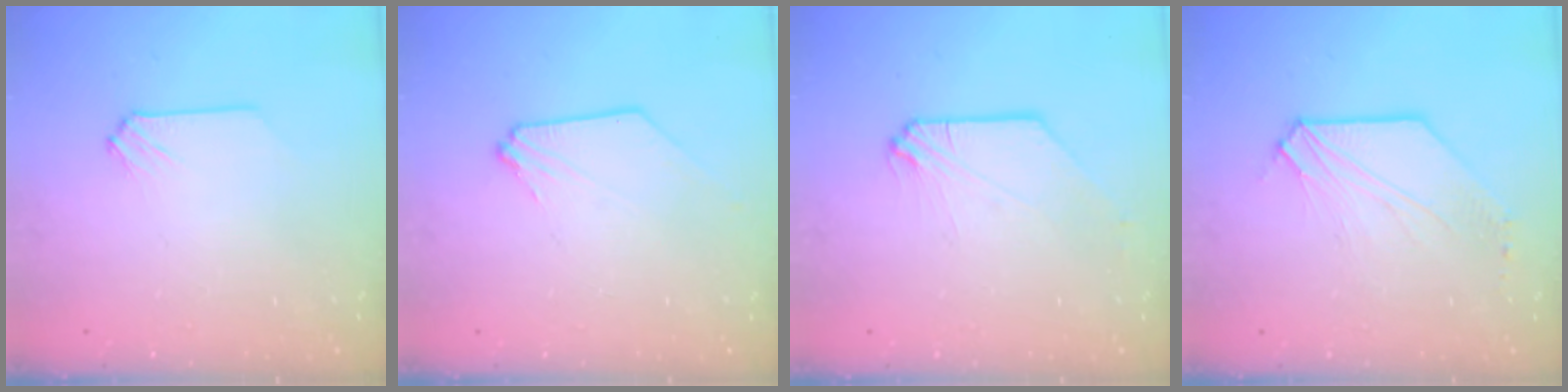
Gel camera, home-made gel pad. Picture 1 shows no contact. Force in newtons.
{"total": 0.6, "press": 0.6, "slide": 0.1}
{"total": 0.8, "press": 0.8, "slide": 0.2}
{"total": 3.8, "press": 3.8, "slide": 0.2}